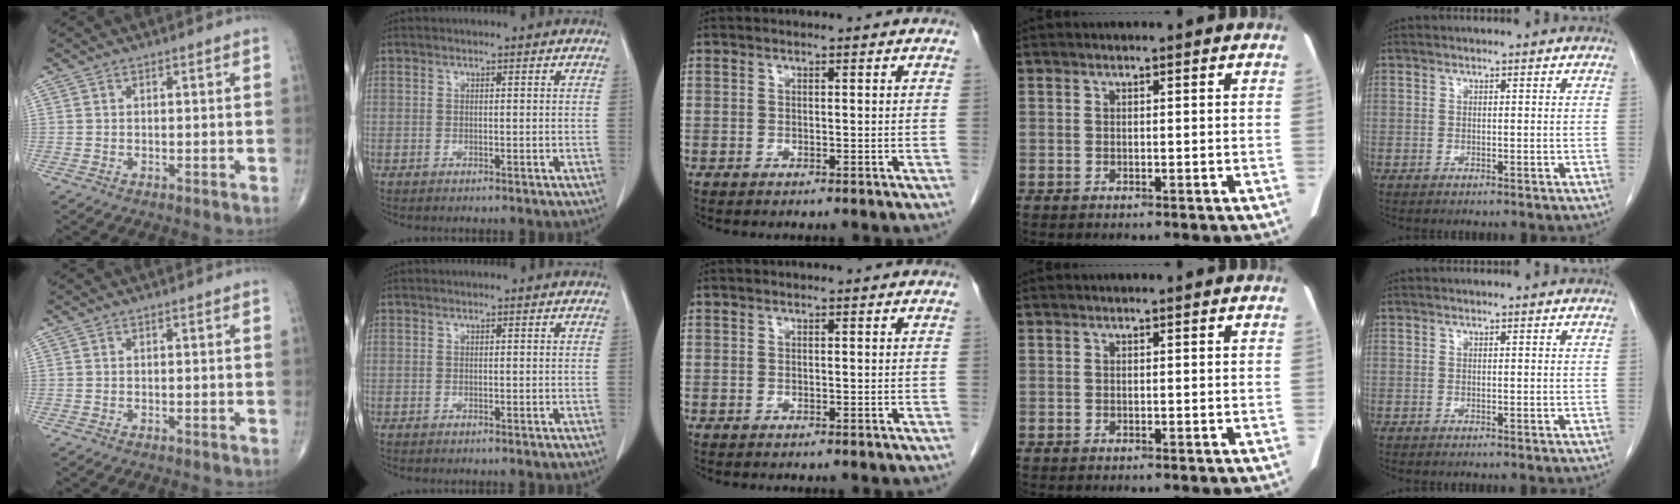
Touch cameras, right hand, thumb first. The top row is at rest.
{}